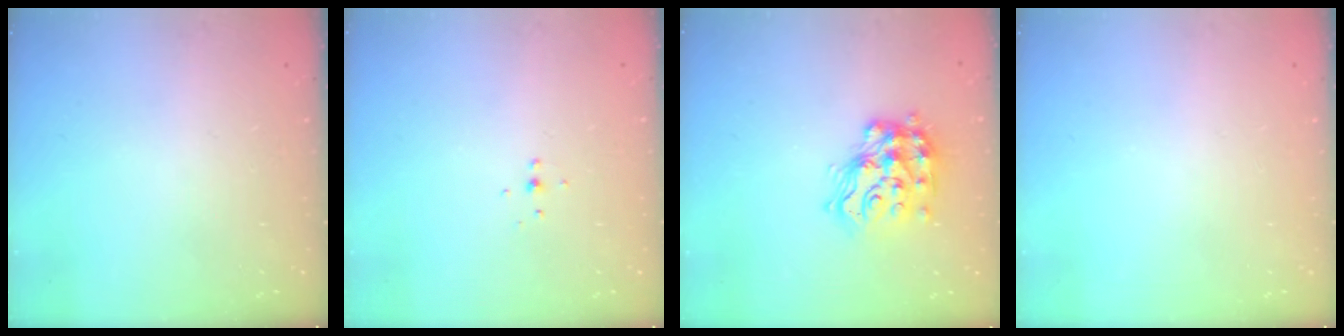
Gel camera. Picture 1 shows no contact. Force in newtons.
{"total": 4.2, "press": 4.2, "slide": 0.7}
{"total": 15.9, "press": 15.8, "slide": 1.0}
{"total": 0.0}